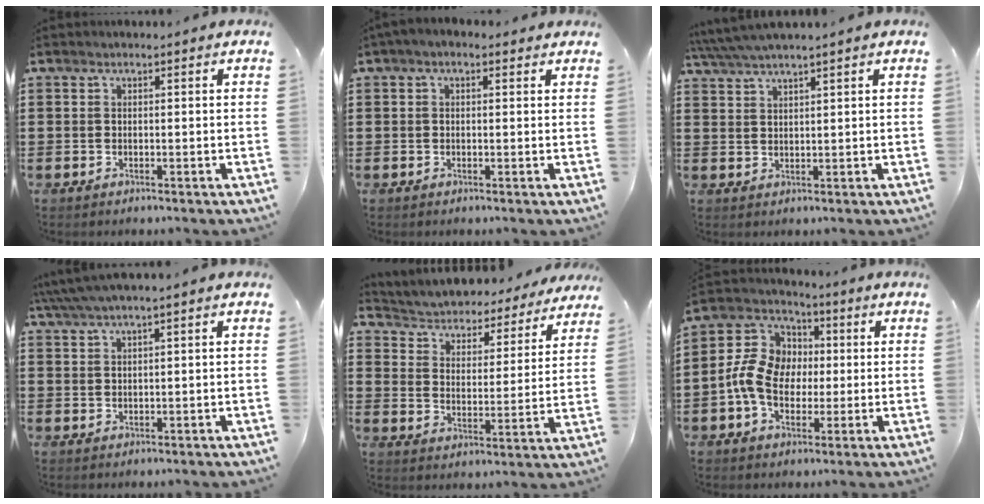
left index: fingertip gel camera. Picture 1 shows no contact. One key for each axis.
{"total": 1.3, "fx": -0.1, "fy": 0.7, "fz": 1.1, "tx": -0.021, "ty": 0.005, "tz": -0.002}
{"total": 3.2, "fx": 2.7, "fy": -0.4, "fz": 1.6, "tx": -0.039, "ty": -0.004, "tz": 0.049}
{"total": 2.0, "fx": 1.2, "fy": -0.3, "fz": 1.6, "tx": -0.033, "ty": 0.000, "tz": 0.021}
{"total": 3.4, "fx": 3.4, "fy": 0.4, "fz": -0.1, "tx": -0.020, "ty": -0.034, "tz": 0.047}
{"total": 9.6, "fx": -1.0, "fy": 7.5, "fz": 5.9, "tx": -0.155, "ty": 0.018, "tz": -0.022}